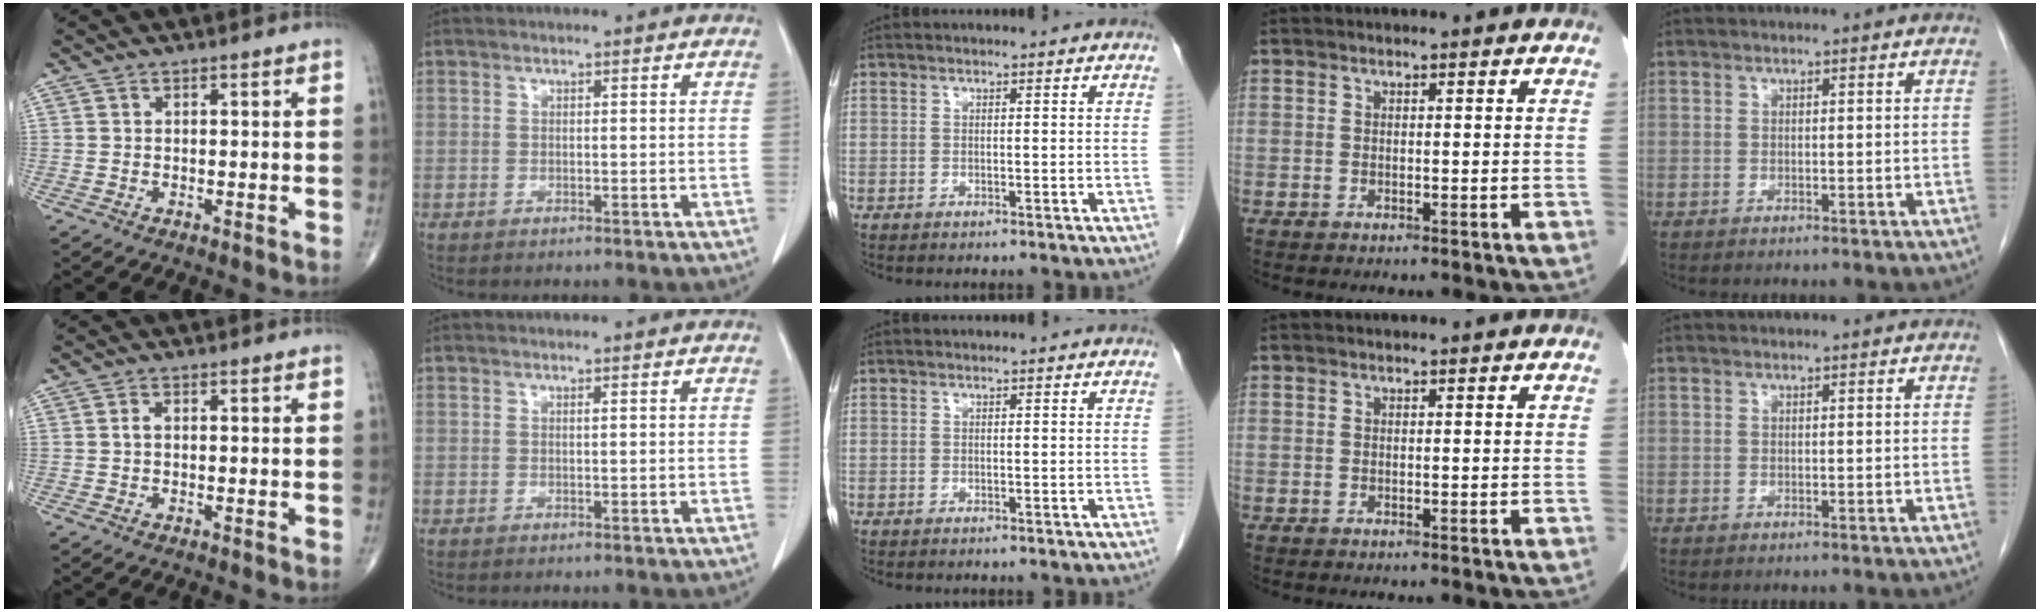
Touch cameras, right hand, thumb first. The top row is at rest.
{"thumb": {"total": 1.0, "force": [0.0, 0.6, 0.8], "torque": [-0.016, 0.001, -0.003]}}